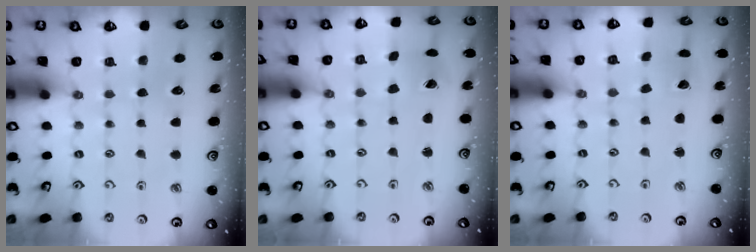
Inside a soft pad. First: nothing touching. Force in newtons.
{"total": 1.2, "press": 1.1, "slide": 0.3}
{"total": 1.5, "press": 1.5, "slide": 0.0}